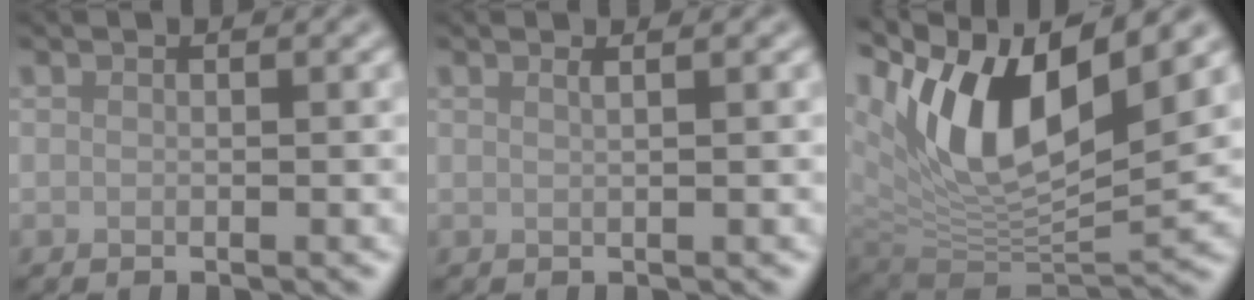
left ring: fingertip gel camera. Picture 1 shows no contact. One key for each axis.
{"total": 1.5, "fx": 0.8, "fy": 0.7, "fz": 1.0, "tx": -0.002, "ty": 0.001, "tz": -0.002}
{"total": 12.6, "fx": 4.4, "fy": 5.6, "fz": 10.4, "tx": -0.182, "ty": 0.001, "tz": 0.080}